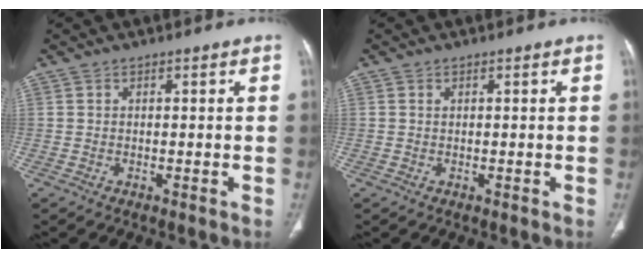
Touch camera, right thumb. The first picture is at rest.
{"total": 0.0}